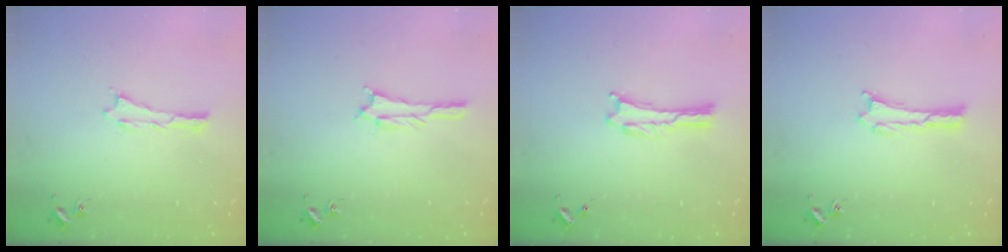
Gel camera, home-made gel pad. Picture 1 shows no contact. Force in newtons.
{"total": 1.1, "press": 1.1, "slide": 0.1}
{"total": 0.0}
{"total": 0.0}